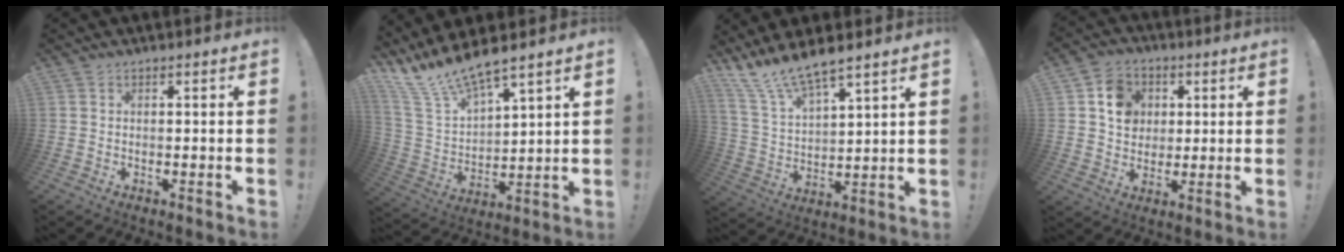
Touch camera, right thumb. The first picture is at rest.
{"total": 12.8, "force": [11.5, 2.2, 5.1], "torque": [-0.117, -0.097, 0.211]}
{"total": 10.8, "force": [10.0, 0.8, 4.1], "torque": [-0.101, -0.077, 0.181]}
{"total": 10.9, "force": [3.3, 9.4, 4.4], "torque": [-0.060, -0.003, 0.069]}